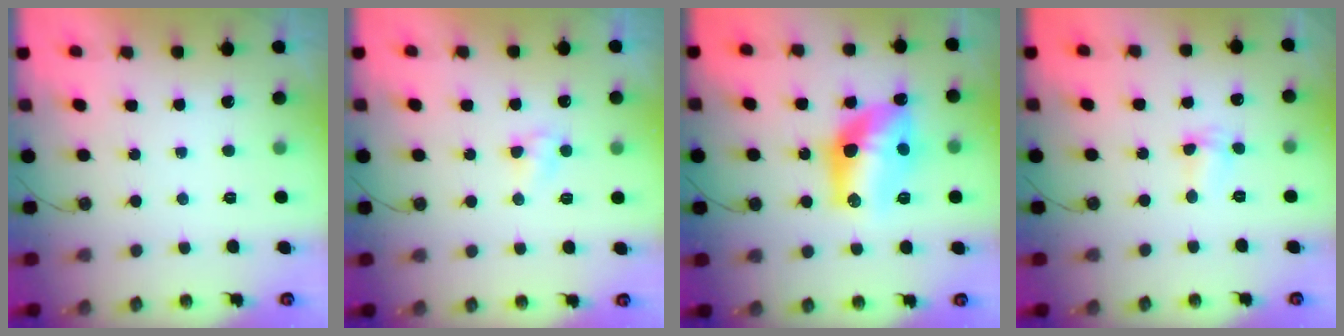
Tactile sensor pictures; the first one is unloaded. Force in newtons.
{"total": 4.8, "press": 4.8, "slide": 0.3}
{"total": 14.1, "press": 14.1, "slide": 1.1}
{"total": 2.1, "press": 2.0, "slide": 0.5}